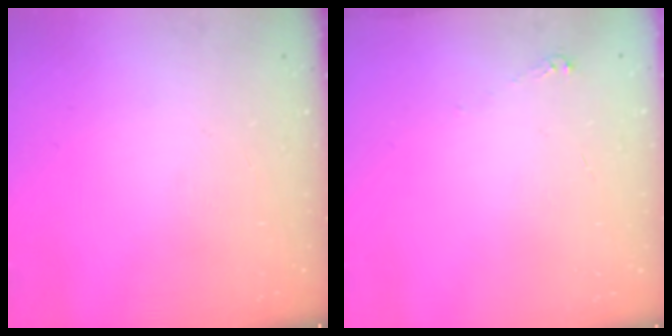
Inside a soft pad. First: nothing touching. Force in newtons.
{"total": 2.5, "press": 2.5, "slide": 0.3}